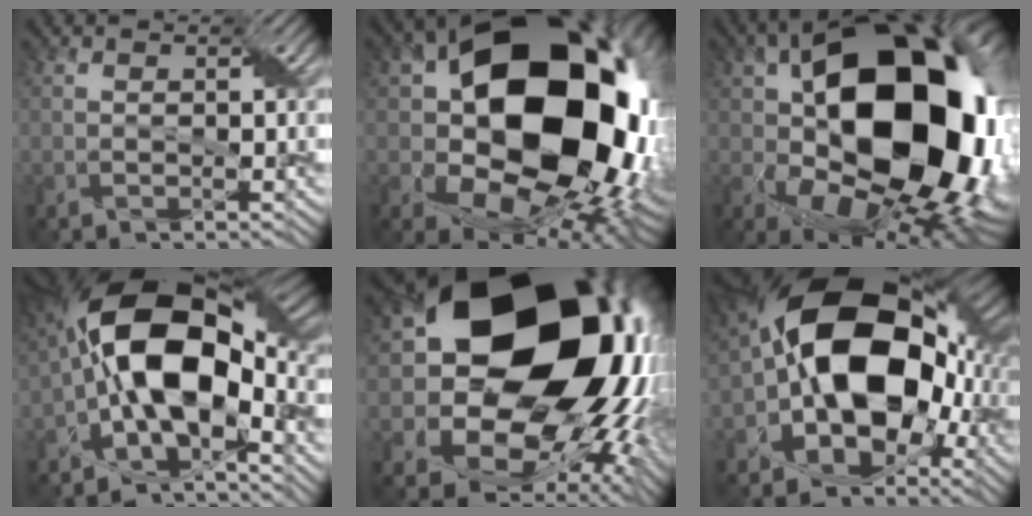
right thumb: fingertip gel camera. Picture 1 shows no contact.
{"total": 21.7, "force": [2.0, 15.7, 14.9], "torque": [-0.275, -0.041, 0.071]}
{"total": 21.1, "force": [1.1, 13.8, 15.9], "torque": [-0.268, -0.027, 0.034]}
{"total": 17.4, "force": [-2.6, 9.1, 14.7], "torque": [-0.236, 0.024, -0.066]}
{"total": 24.7, "force": [3.9, 20.1, 13.8], "torque": [-0.263, -0.055, 0.068]}
{"total": 18.5, "force": [-1.2, 12.5, 13.6], "torque": [-0.214, 0.006, -0.029]}